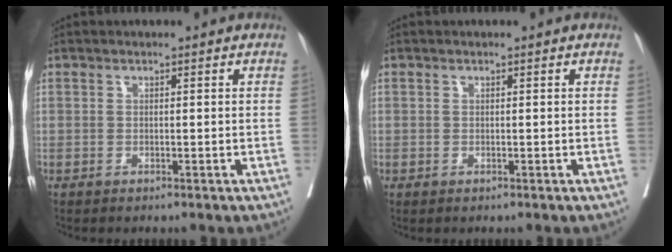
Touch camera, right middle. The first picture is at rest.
{"total": 0.0}